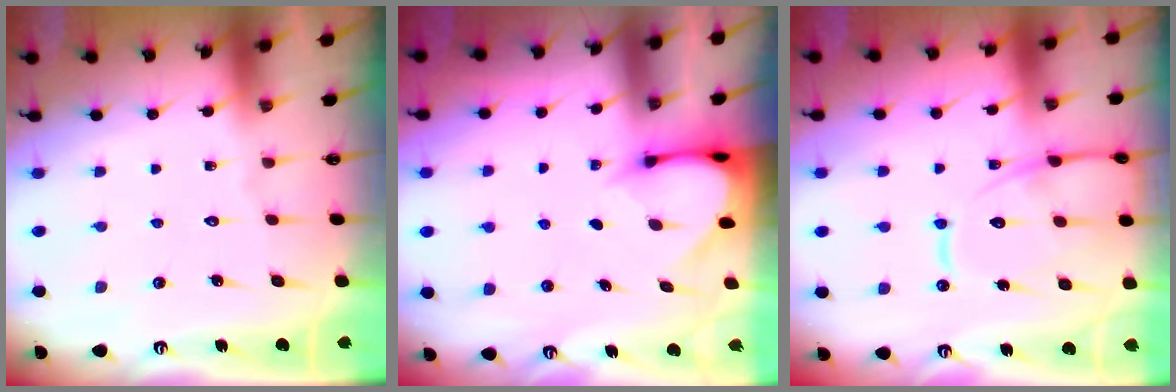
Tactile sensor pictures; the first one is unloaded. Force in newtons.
{"total": 3.1, "press": 3.1, "slide": 0.3}
{"total": 13.9, "press": 13.8, "slide": 1.4}